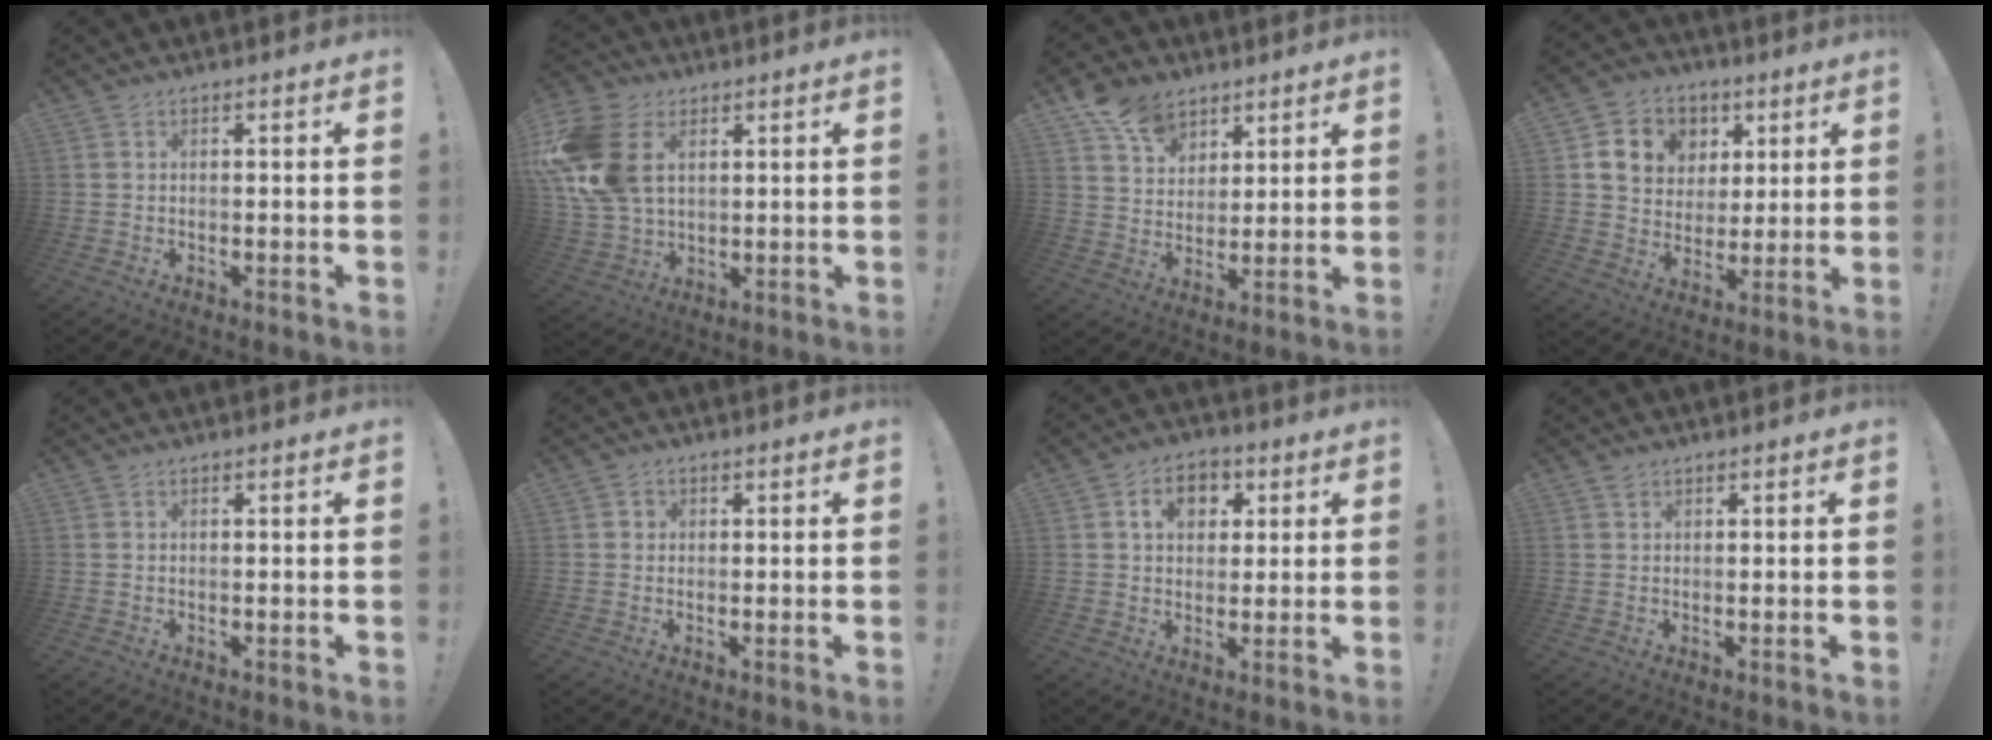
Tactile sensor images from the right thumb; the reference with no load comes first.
{"total": 19.2, "force": [4.9, 13.7, 12.6], "torque": [-0.256, -0.010, 0.096]}
{"total": 11.7, "force": [7.2, 8.1, 4.4], "torque": [-0.062, -0.040, 0.140]}
{"total": 10.7, "force": [4.0, 9.4, 3.0], "torque": [-0.046, -0.017, 0.085]}
{"total": 0.0}
{"total": 1.5, "force": [0.1, 1.4, 0.4], "torque": [-0.002, 0.002, 0.001]}
{"total": 8.6, "force": [2.8, 6.6, 4.6], "torque": [-0.063, 0.001, 0.051]}
{"total": 1.0, "force": [0.8, 0.3, 0.3], "torque": [0.001, -0.005, 0.015]}